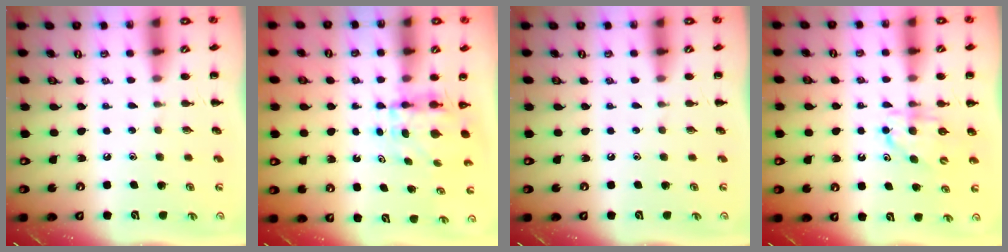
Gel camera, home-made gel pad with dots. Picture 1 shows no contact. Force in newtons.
{"total": 3.9, "press": 3.9, "slide": 0.3}
{"total": 0.0}
{"total": 6.1, "press": 6.1, "slide": 0.5}